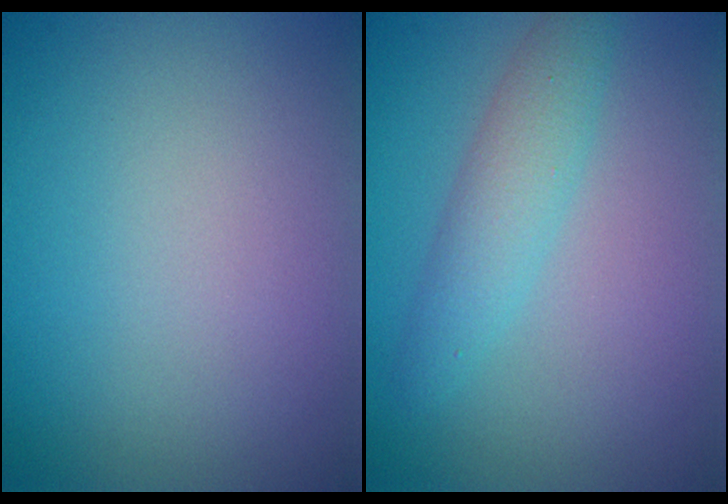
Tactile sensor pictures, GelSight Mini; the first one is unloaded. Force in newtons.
{"total": 2.9, "press": 2.9, "slide": 0.0}